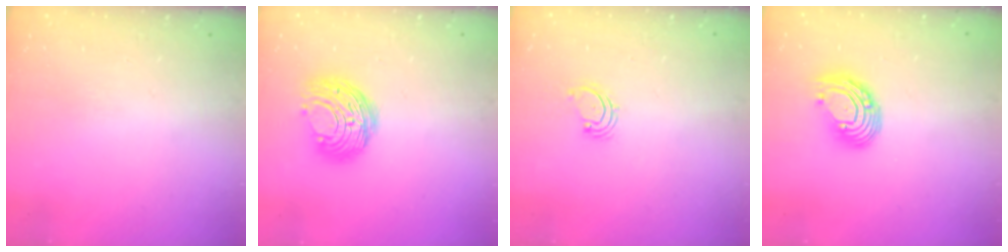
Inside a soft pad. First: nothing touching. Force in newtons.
{"total": 10.4, "press": 10.4, "slide": 0.6}
{"total": 2.1, "press": 2.1, "slide": 0.3}
{"total": 9.4, "press": 9.3, "slide": 1.1}